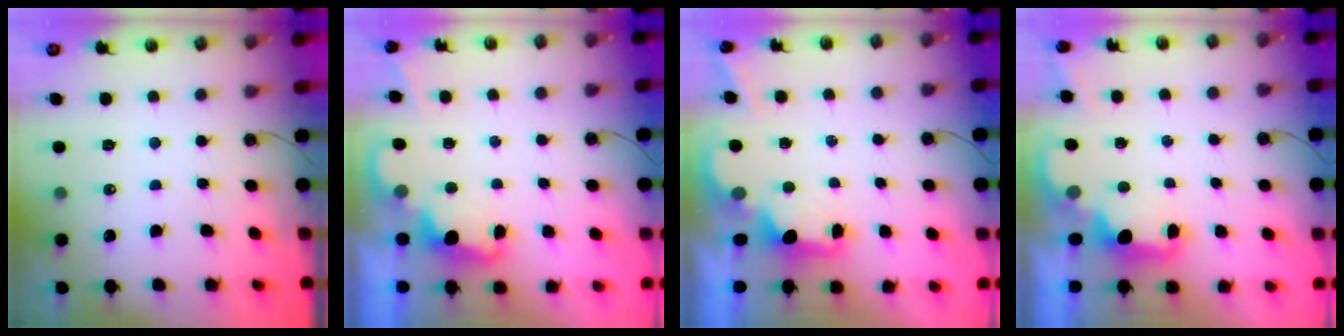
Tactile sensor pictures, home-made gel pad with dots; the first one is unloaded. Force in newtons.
{"total": 2.3, "press": 2.3, "slide": 0.5}
{"total": 2.2, "press": 2.1, "slide": 0.8}
{"total": 2.2, "press": 2.1, "slide": 0.8}